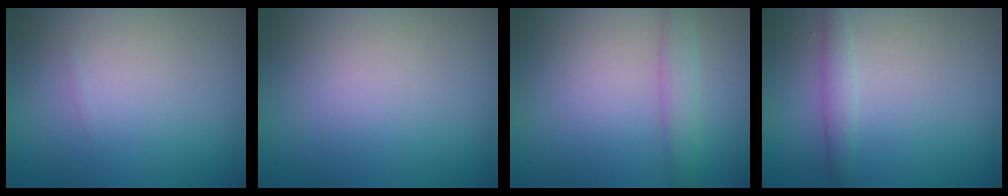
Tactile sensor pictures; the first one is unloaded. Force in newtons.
{"total": 0.0}
{"total": 2.2, "press": 2.2, "slide": 0.1}
{"total": 1.5, "press": 1.5, "slide": 0.1}